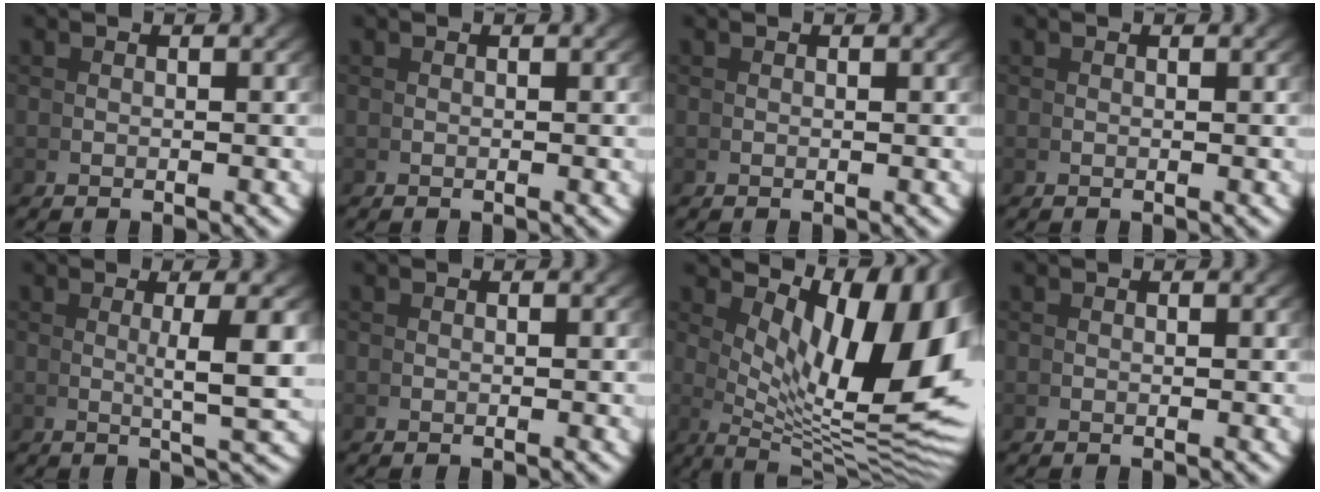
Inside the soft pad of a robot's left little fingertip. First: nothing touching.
{"total": 0.0}
{"total": 0.0}
{"total": 0.0}
{"total": 3.6, "force": [0.8, -0.2, 3.5], "torque": [-0.056, -0.002, 0.014]}
{"total": 0.0}
{"total": 16.2, "force": [3.0, 7.6, 13.9], "torque": [-0.178, -0.011, 0.057]}
{"total": 0.0}